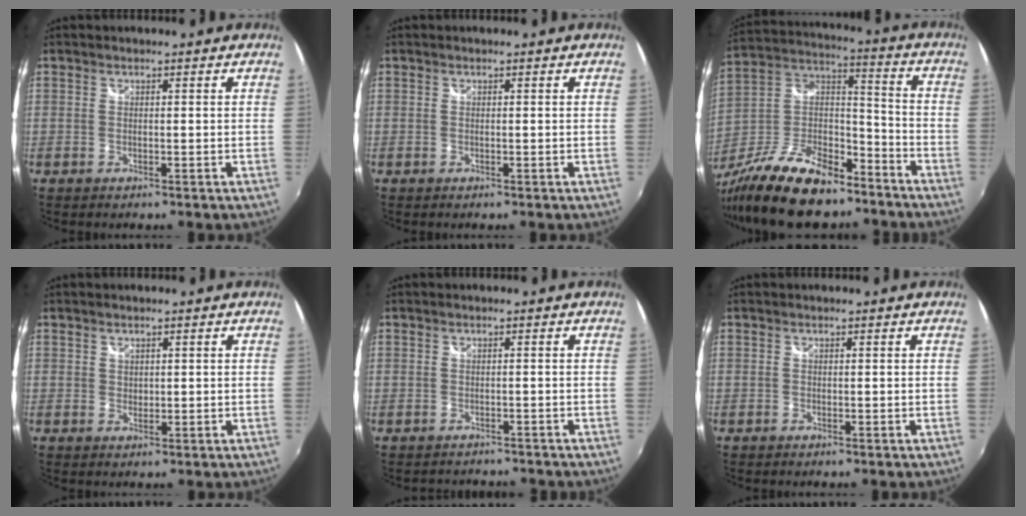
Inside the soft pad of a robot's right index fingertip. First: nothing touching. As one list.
[{"total": 0.0}, {"total": 22.7, "force": [-16.1, 9.4, 13.0], "torque": [-0.272, -0.005, -0.273]}, {"total": 1.1, "force": [0.7, 0.9, 0.2], "torque": [0.000, 0.002, 0.010]}, {"total": 2.6, "force": [-2.3, 1.3, 0.3], "torque": [-0.004, 0.000, -0.033]}, {"total": 0.0}]